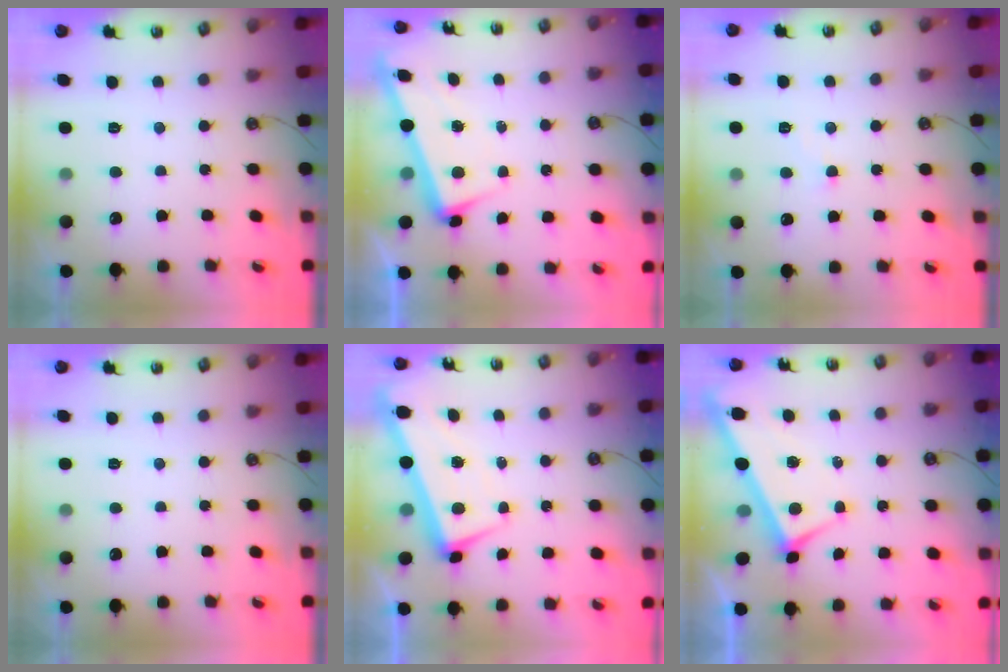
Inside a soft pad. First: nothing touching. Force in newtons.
{"total": 3.4, "press": 3.2, "slide": 1.2}
{"total": 0.5, "press": 0.2, "slide": 0.5}
{"total": 0.0}
{"total": 2.7, "press": 2.0, "slide": 1.8}
{"total": 4.0, "press": 3.9, "slide": 0.6}